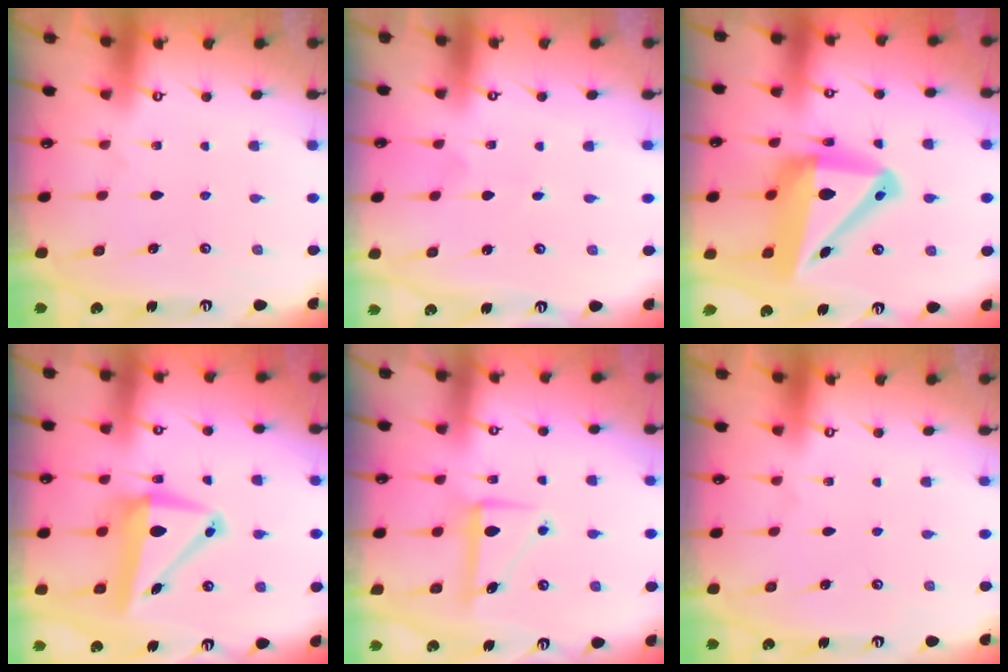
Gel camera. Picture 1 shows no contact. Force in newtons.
{"total": 0.0}
{"total": 19.0, "press": 18.8, "slide": 3.0}
{"total": 8.9, "press": 8.7, "slide": 1.6}
{"total": 7.2, "press": 7.2, "slide": 0.3}
{"total": 0.0}